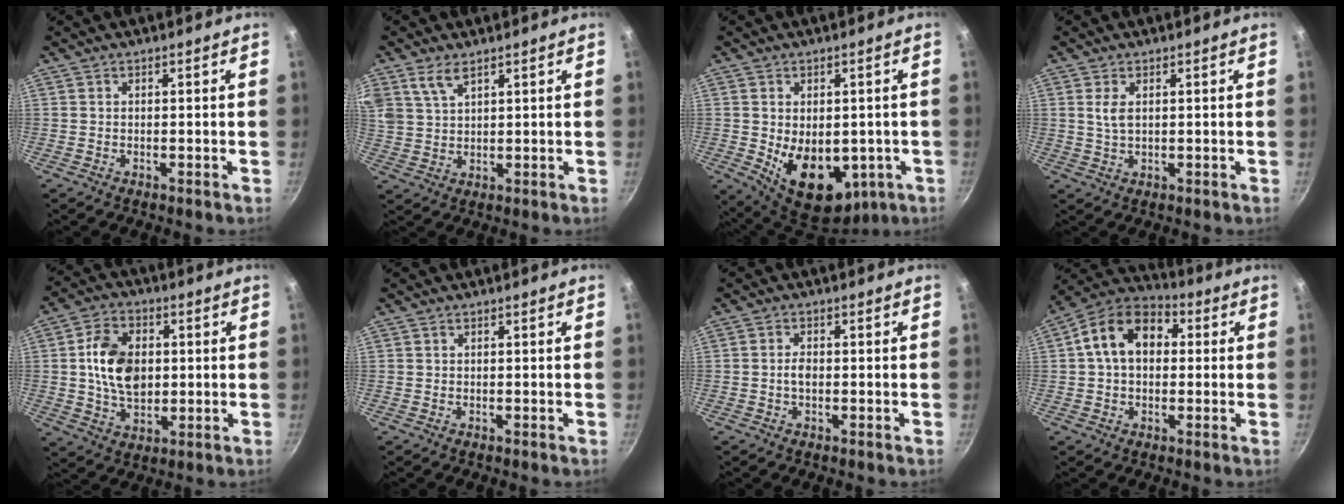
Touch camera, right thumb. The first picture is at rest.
{"total": 5.4, "force": [3.5, 2.6, 3.1], "torque": [-0.056, -0.012, 0.074]}
{"total": 14.9, "force": [-2.6, 9.9, 10.9], "torque": [-0.132, -0.019, -0.010]}
{"total": 3.0, "force": [0.9, 1.6, 2.4], "torque": [-0.044, -0.006, 0.018]}
{"total": 12.2, "force": [1.2, 8.5, 8.7], "torque": [-0.132, 0.002, 0.018]}
{"total": 0.0}
{"total": 2.0, "force": [-0.3, 1.2, 1.6], "torque": [-0.028, 0.010, -0.008]}
{"total": 13.3, "force": [2.1, 9.4, 9.1], "torque": [-0.121, 0.032, 0.012]}